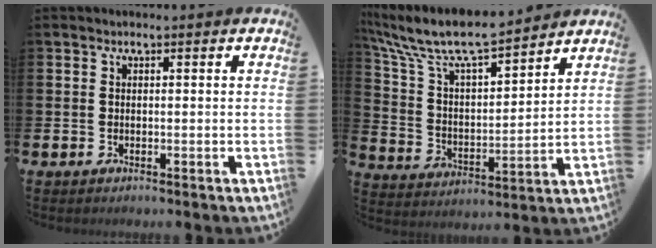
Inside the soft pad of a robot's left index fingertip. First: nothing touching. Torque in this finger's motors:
{"motor_torque": [1.04, -1.10, 0.93, 0.21]}